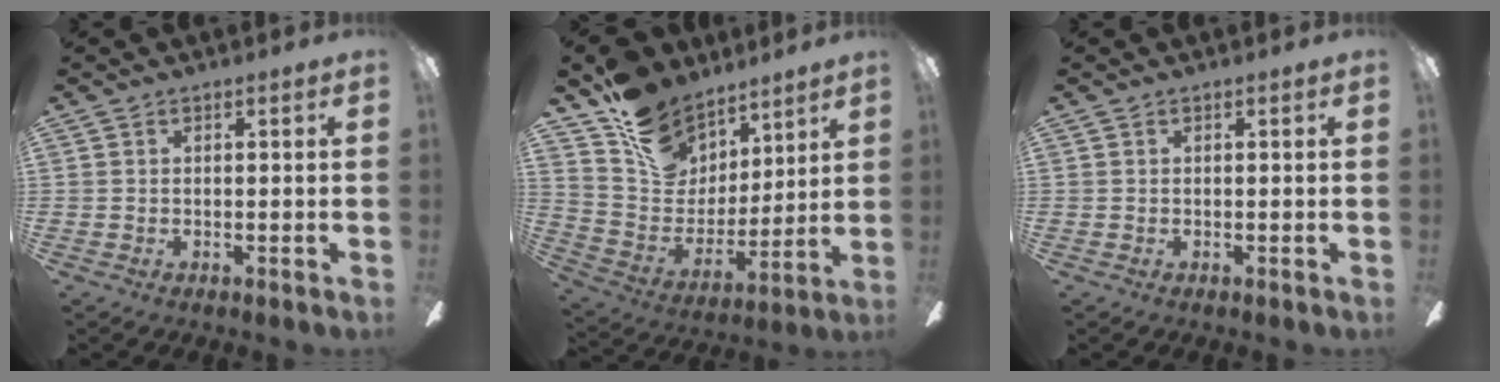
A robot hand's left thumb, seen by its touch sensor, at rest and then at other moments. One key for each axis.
{"total": 17.2, "fx": 11.8, "fy": 11.3, "fz": 5.3, "tx": -0.108, "ty": -0.079, "tz": 0.229}
{"total": 0.0}